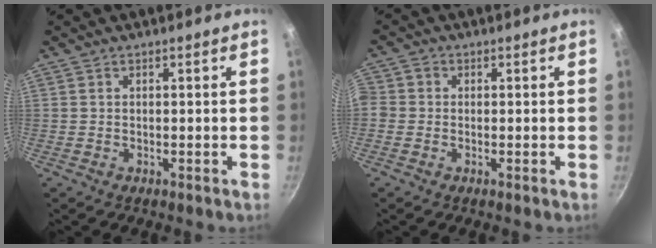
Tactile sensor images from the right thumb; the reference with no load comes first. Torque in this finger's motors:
{"motor_torque": [0.46, 0.66, 0.39, -0.03, 0.31]}